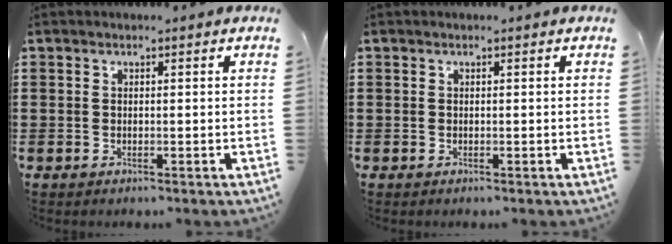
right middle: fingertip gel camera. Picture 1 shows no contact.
{"total": 0.0}